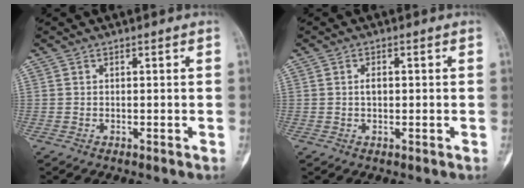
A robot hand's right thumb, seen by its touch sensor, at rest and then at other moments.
{"total": 2.1, "force": [0.2, 1.1, 1.8], "torque": [-0.032, 0.001, 0.002]}